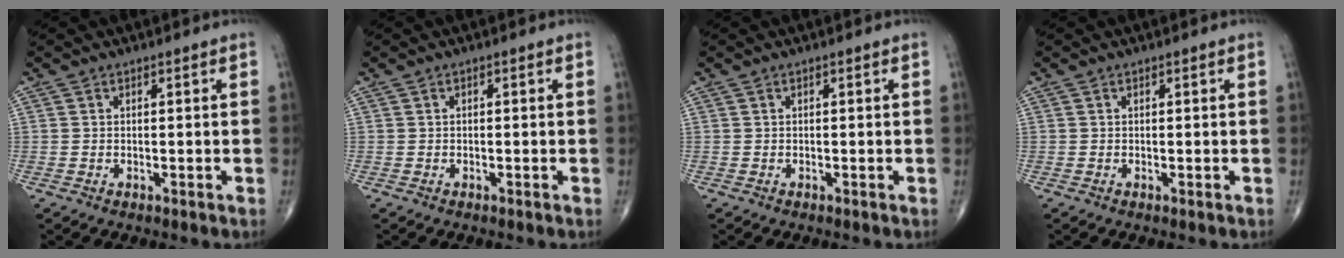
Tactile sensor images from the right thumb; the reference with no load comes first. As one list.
[{"total": 0.0}, {"total": 0.0}, {"total": 0.0}]